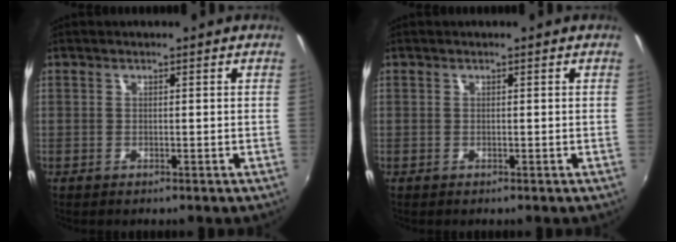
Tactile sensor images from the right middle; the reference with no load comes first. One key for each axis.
{"total": 0.0}